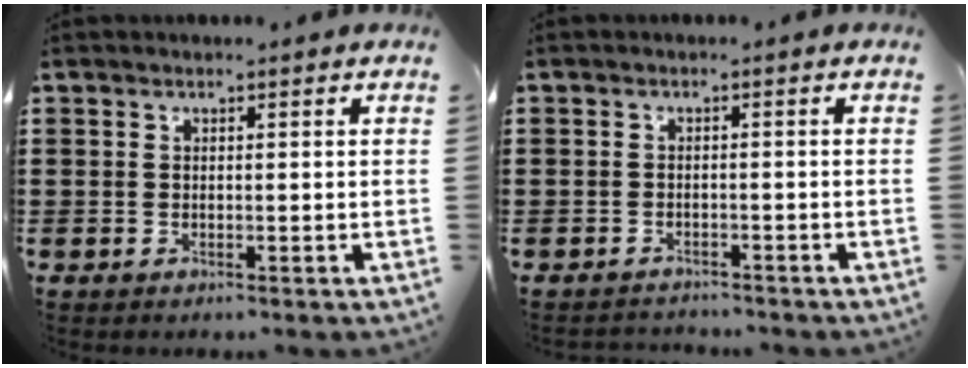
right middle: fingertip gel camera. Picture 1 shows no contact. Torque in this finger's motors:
{"motor_torque": [-0.63, 0.61, -0.43, -0.21]}